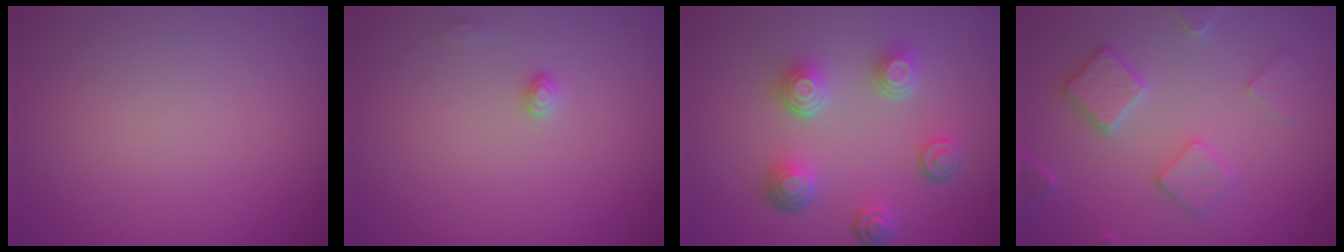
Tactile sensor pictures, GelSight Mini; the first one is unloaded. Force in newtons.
{"total": 0.9, "press": 0.9, "slide": 0.1}
{"total": 4.5, "press": 3.5, "slide": 2.9}
{"total": 3.2, "press": 3.2, "slide": 0.6}